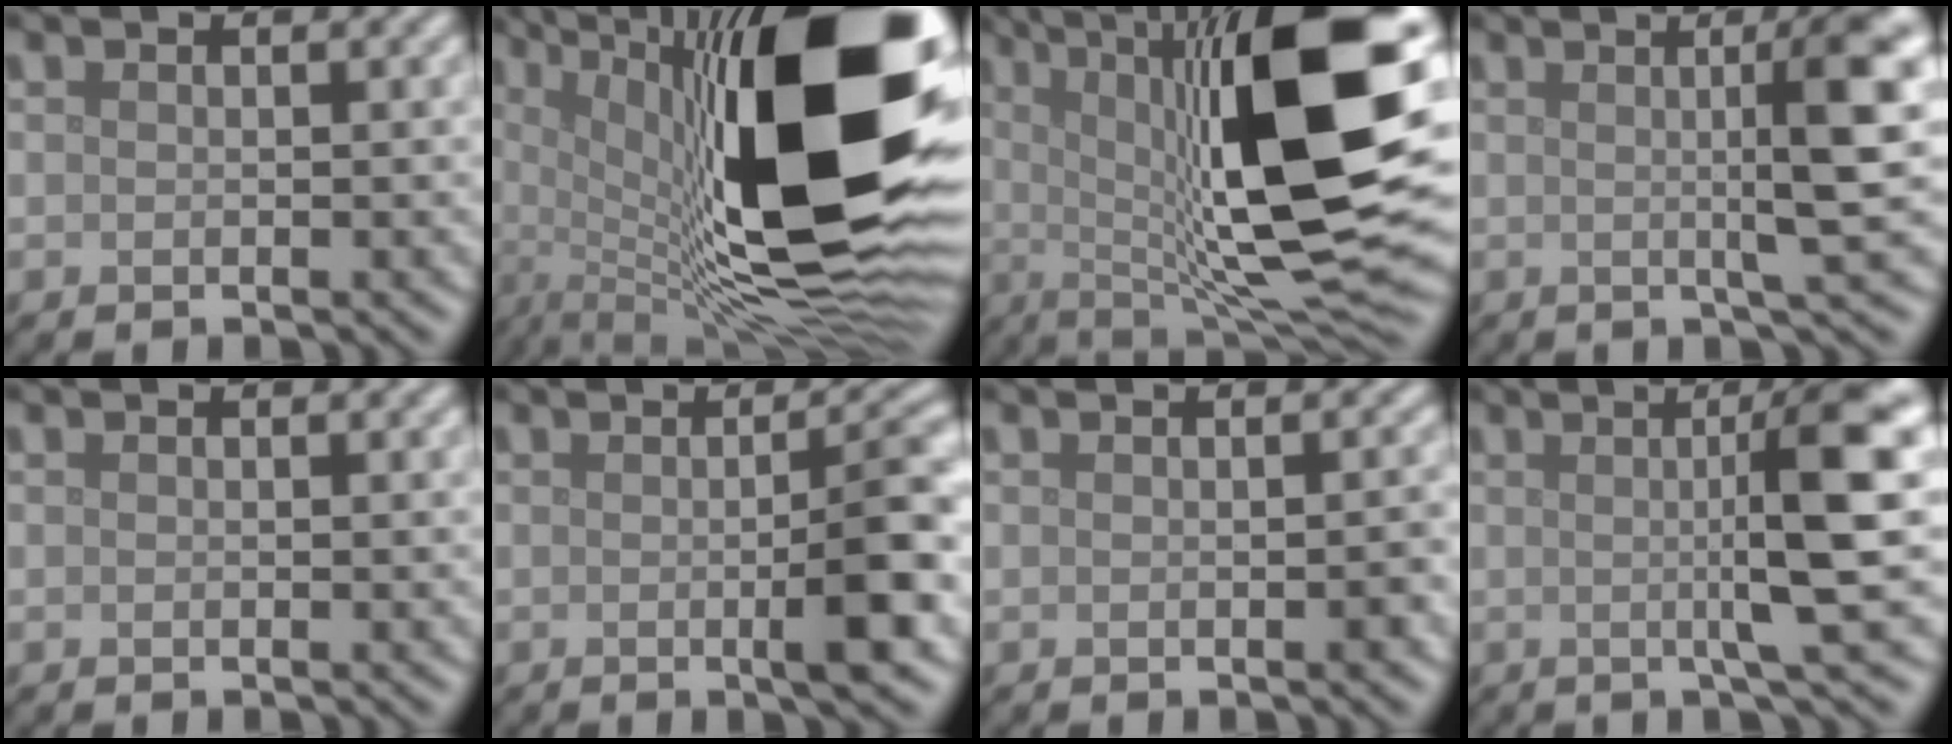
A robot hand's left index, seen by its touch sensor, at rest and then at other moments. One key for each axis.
{"total": 20.1, "fx": 2.8, "fy": 6.7, "fz": 18.8, "tx": -0.300, "ty": 0.009, "tz": 0.045}
{"total": 17.7, "fx": 2.4, "fy": 5.0, "fz": 16.8, "tx": -0.248, "ty": 0.007, "tz": 0.033}
{"total": 7.2, "fx": 0.8, "fy": 1.0, "fz": 7.1, "tx": -0.095, "ty": 0.009, "tz": 0.013}
{"total": 0.0}
{"total": 5.3, "fx": -0.4, "fy": 0.9, "fz": 5.2, "tx": -0.069, "ty": 0.001, "tz": -0.009}
{"total": 1.2, "fx": -0.3, "fy": 0.2, "fz": 1.2, "tx": -0.013, "ty": 0.000, "tz": -0.003}
{"total": 8.1, "fx": 0.7, "fy": 1.0, "fz": 8.0, "tx": -0.113, "ty": 0.011, "tz": 0.010}